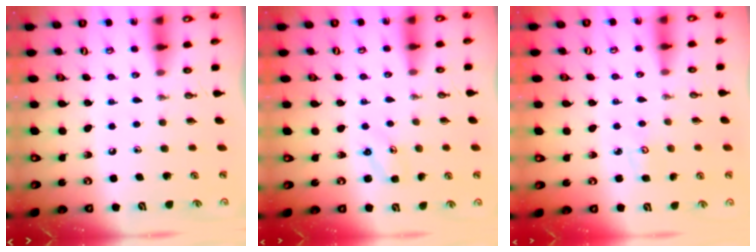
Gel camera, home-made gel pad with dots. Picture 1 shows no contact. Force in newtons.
{"total": 2.5, "press": 2.5, "slide": 0.3}
{"total": 2.8, "press": 2.7, "slide": 0.4}